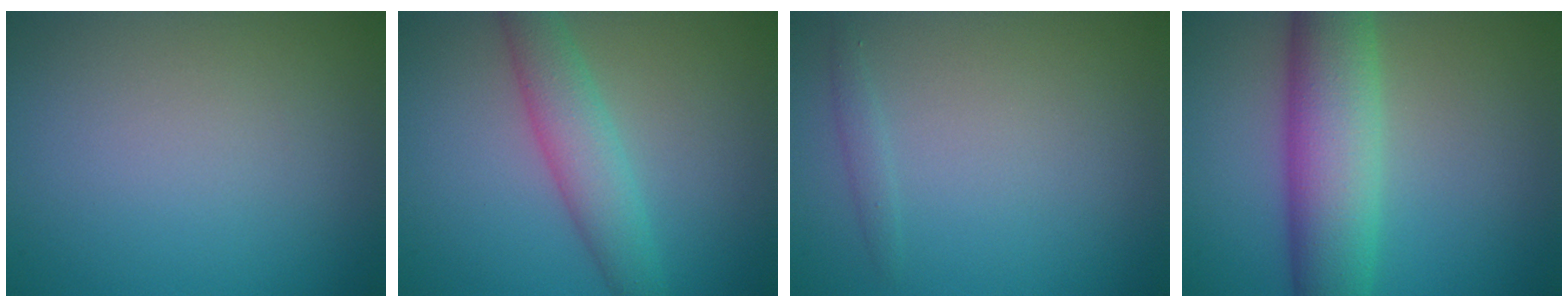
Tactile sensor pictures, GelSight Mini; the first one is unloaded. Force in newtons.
{"total": 4.0, "press": 4.0, "slide": 0.1}
{"total": 0.8, "press": 0.8, "slide": 0.0}
{"total": 8.5, "press": 8.5, "slide": 0.2}